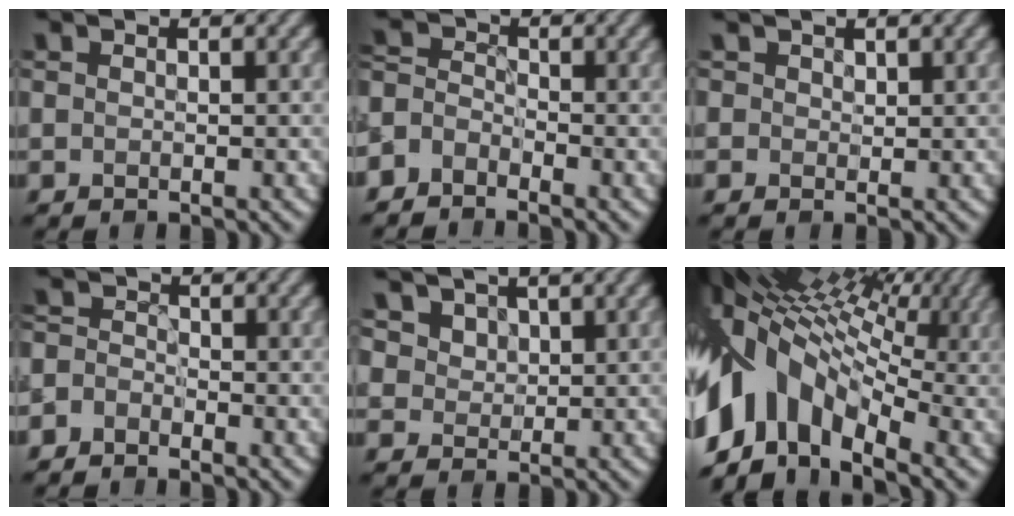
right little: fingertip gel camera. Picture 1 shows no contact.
{"total": 3.1, "force": [-2.6, 1.5, 0.9], "torque": [-0.019, 0.005, -0.067]}
{"total": 0.7, "force": [0.5, 0.5, 0.2], "torque": [-0.003, -0.001, 0.008]}
{"total": 1.8, "force": [-1.6, 0.8, 0.2], "torque": [-0.003, 0.004, -0.041]}
{"total": 3.9, "force": [2.9, 2.1, 1.6], "torque": [-0.044, 0.000, 0.057]}
{"total": 14.9, "force": [-0.9, 10.0, 11.0], "torque": [-0.234, 0.009, -0.027]}